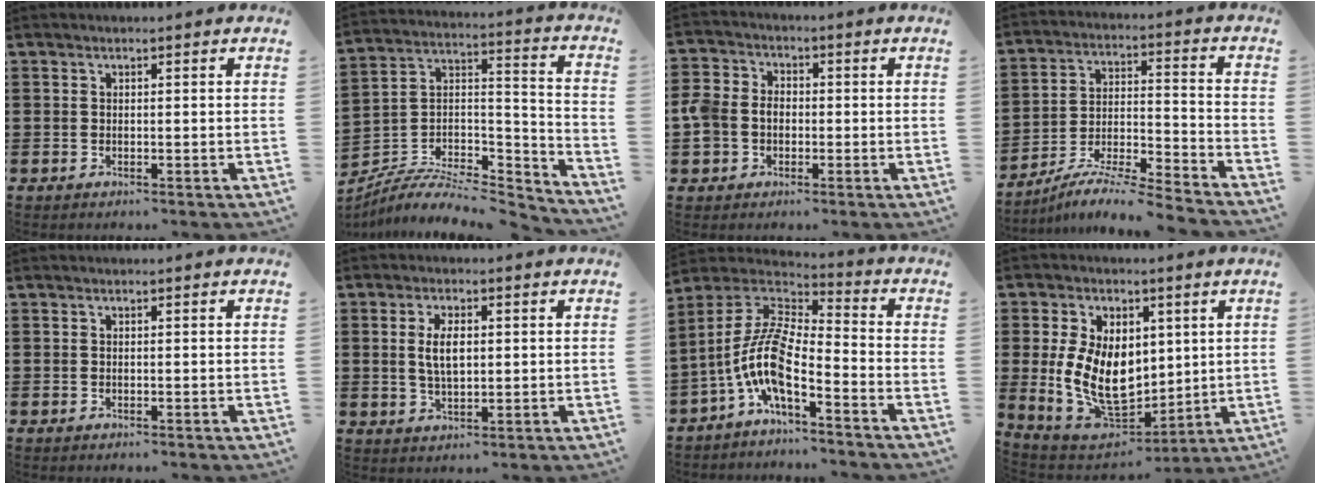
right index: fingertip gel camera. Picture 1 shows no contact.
{"total": 6.8, "force": [-5.6, 2.9, 2.6], "torque": [-0.050, 0.004, -0.110]}
{"total": 5.2, "force": [-1.0, 4.4, 2.5], "torque": [-0.086, 0.005, -0.029]}
{"total": 7.1, "force": [-6.7, -0.4, 2.3], "torque": [-0.048, -0.006, -0.138]}
{"total": 0.0}
{"total": 5.1, "force": [0.6, 2.3, 4.5], "torque": [-0.083, 0.006, 0.007]}
{"total": 8.9, "force": [-4.5, 3.1, 7.0], "torque": [-0.174, -0.022, -0.102]}
{"total": 12.5, "force": [0.6, 8.3, 9.4], "torque": [-0.195, -0.002, 0.011]}